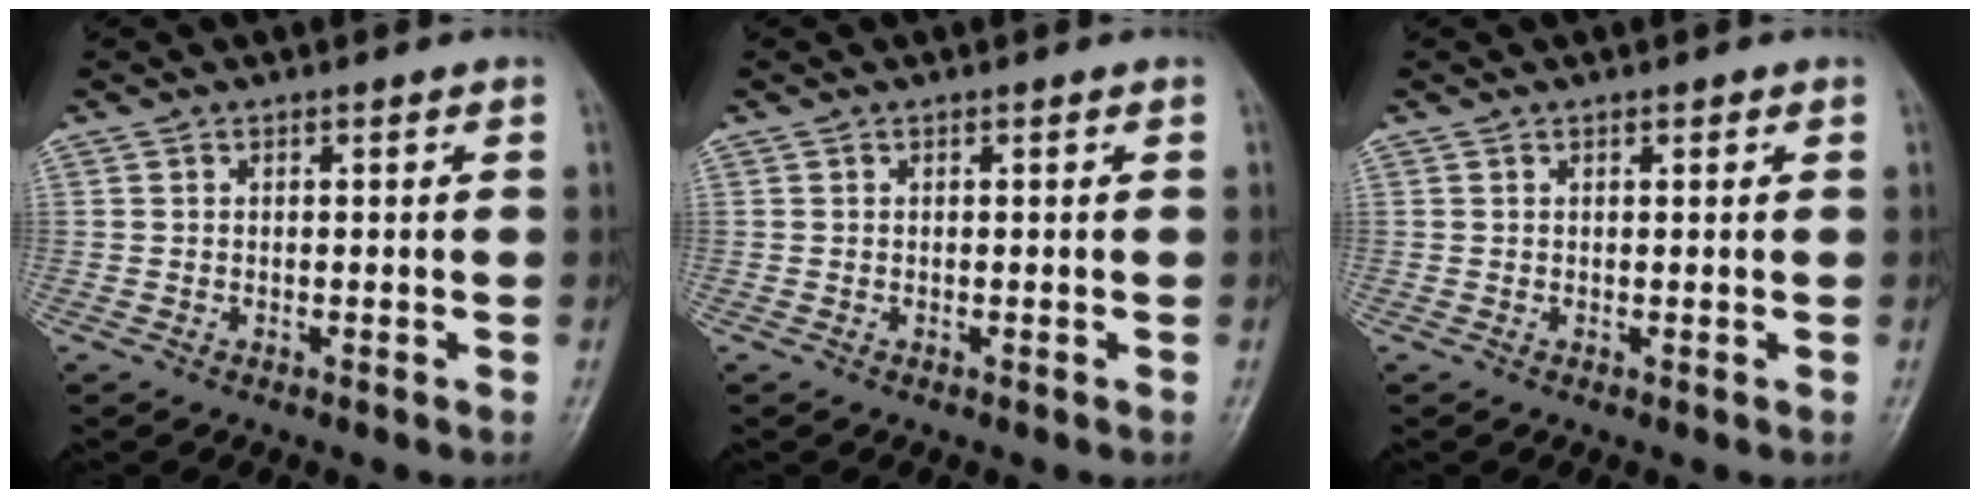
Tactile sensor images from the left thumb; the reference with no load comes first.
{"total": 0.0}
{"total": 0.8, "force": [0.5, 0.4, 0.5], "torque": [-0.006, -0.002, 0.006]}